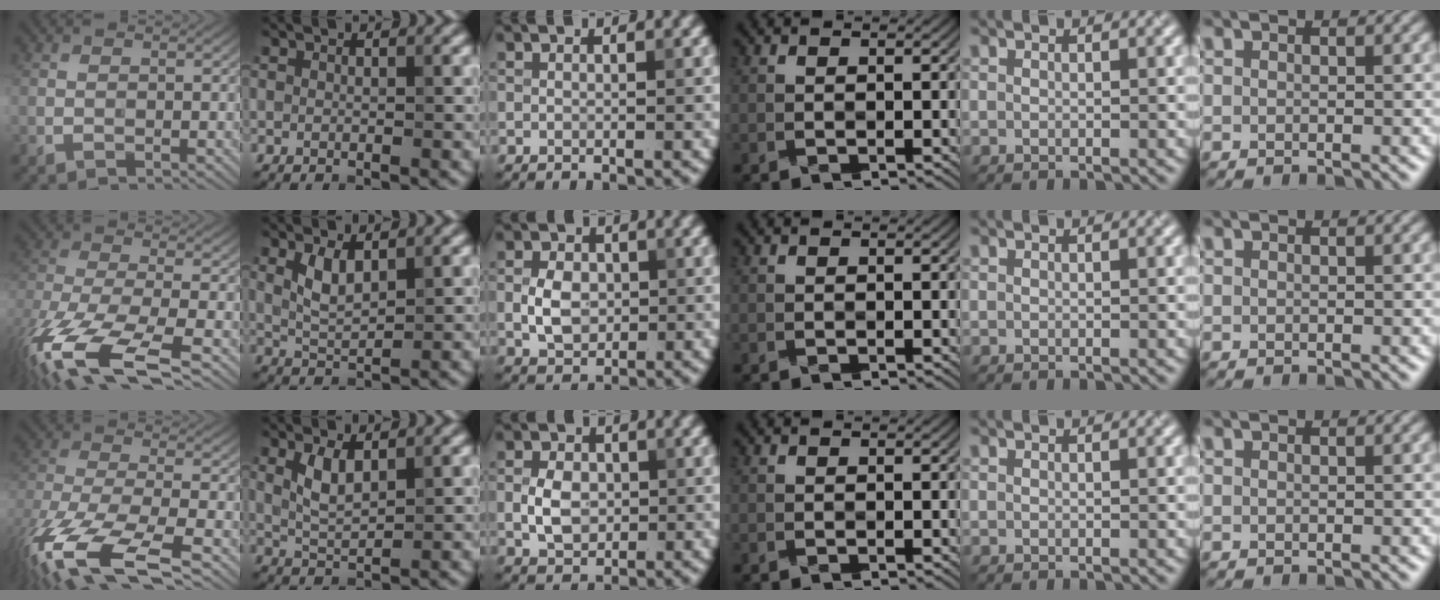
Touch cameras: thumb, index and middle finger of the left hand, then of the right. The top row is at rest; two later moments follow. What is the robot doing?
{"motion": "wrap", "object": "crepe paper"}